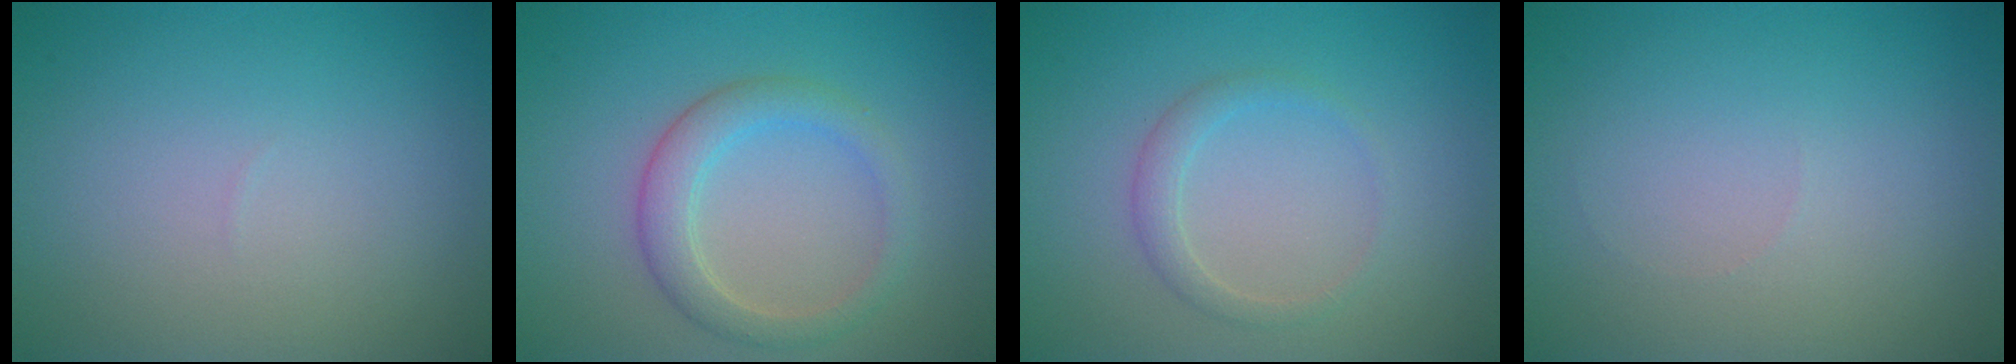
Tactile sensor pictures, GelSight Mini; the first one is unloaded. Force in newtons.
{"total": 2.8, "press": 2.8, "slide": 0.2}
{"total": 1.6, "press": 1.6, "slide": 0.1}
{"total": 0.0}